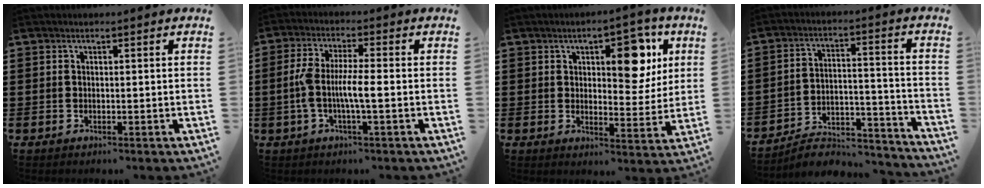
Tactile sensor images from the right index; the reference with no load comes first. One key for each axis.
{"total": 5.7, "fx": -1.2, "fy": 0.9, "fz": 5.5, "tx": -0.126, "ty": -0.010, "tz": -0.032}
{"total": 9.2, "fx": 4.0, "fy": 4.3, "fz": 7.1, "tx": -0.100, "ty": -0.003, "tz": 0.060}
{"total": 6.2, "fx": -5.7, "fy": 1.6, "fz": 1.8, "tx": -0.034, "ty": 0.010, "tz": -0.111}